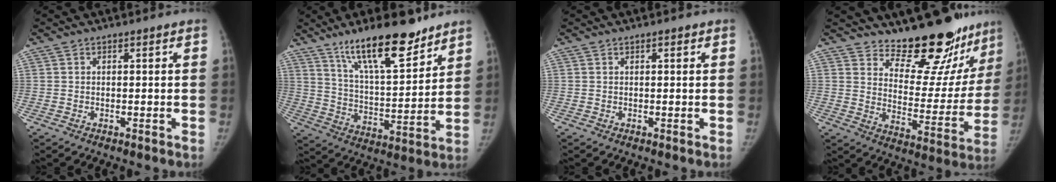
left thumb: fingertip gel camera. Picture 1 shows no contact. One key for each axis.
{"total": 17.8, "fx": 12.6, "fy": 5.2, "fz": 11.4, "tx": -0.154, "ty": -0.075, "tz": 0.219}
{"total": 0.9, "fx": 0.5, "fy": 0.4, "fz": 0.6, "tx": -0.007, "ty": 0.000, "tz": 0.005}
{"total": 18.9, "fx": 16.3, "fy": 6.4, "fz": 7.0, "tx": -0.035, "ty": -0.140, "tz": 0.222}